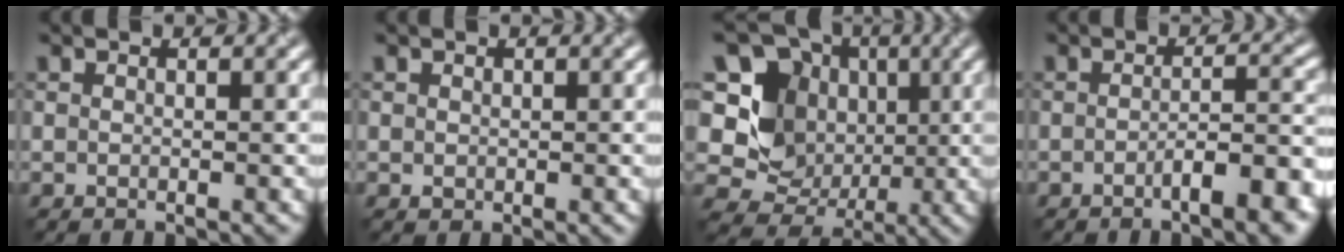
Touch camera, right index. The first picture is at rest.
{"total": 0.6, "force": [0.1, 0.6, 0.2], "torque": [-0.002, -0.006, 0.006]}
{"total": 13.0, "force": [2.7, 11.3, 5.8], "torque": [-0.140, 0.026, 0.030]}
{"total": 5.5, "force": [-2.6, 1.5, 4.6], "torque": [-0.058, 0.006, -0.044]}